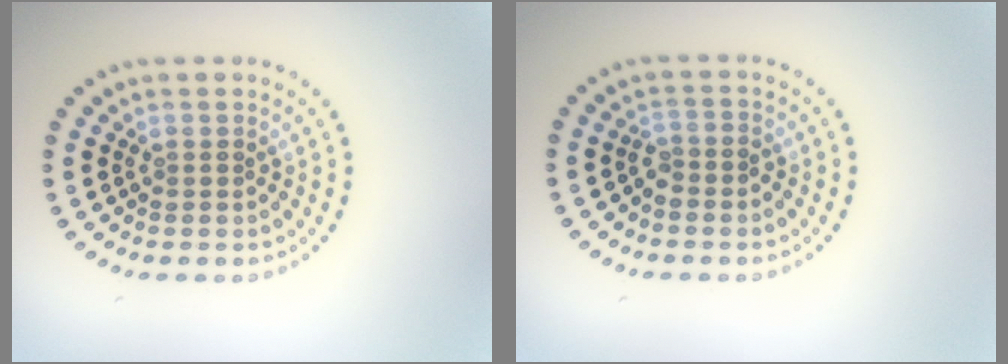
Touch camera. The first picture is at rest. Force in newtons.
{"total": 1.4, "press": 1.1, "slide": 0.9}